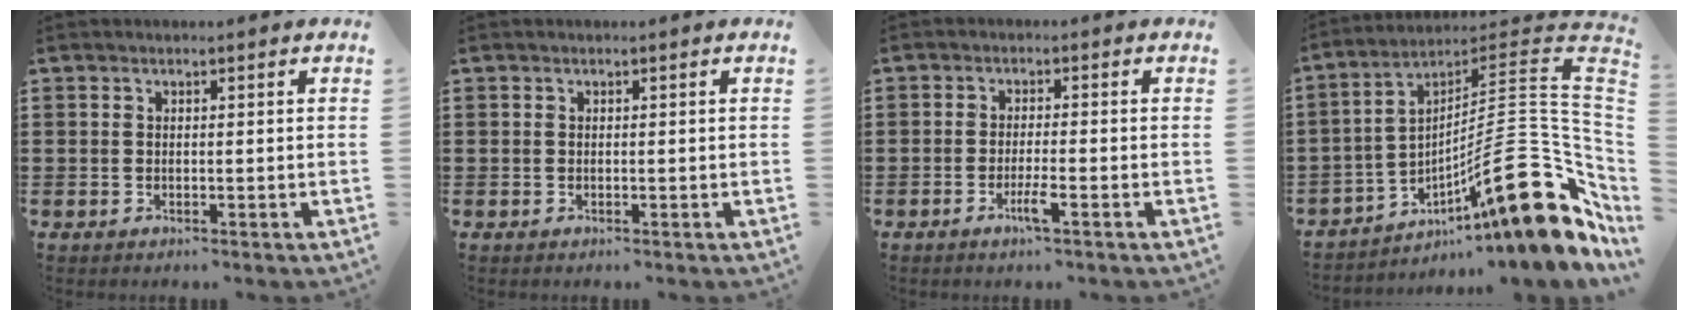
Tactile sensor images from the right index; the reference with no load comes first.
{"total": 0.0}
{"total": 3.2, "force": [-1.7, 0.1, 2.7], "torque": [-0.060, -0.011, -0.035]}
{"total": 20.5, "force": [-7.8, 5.3, 18.2], "torque": [-0.271, 0.000, -0.132]}